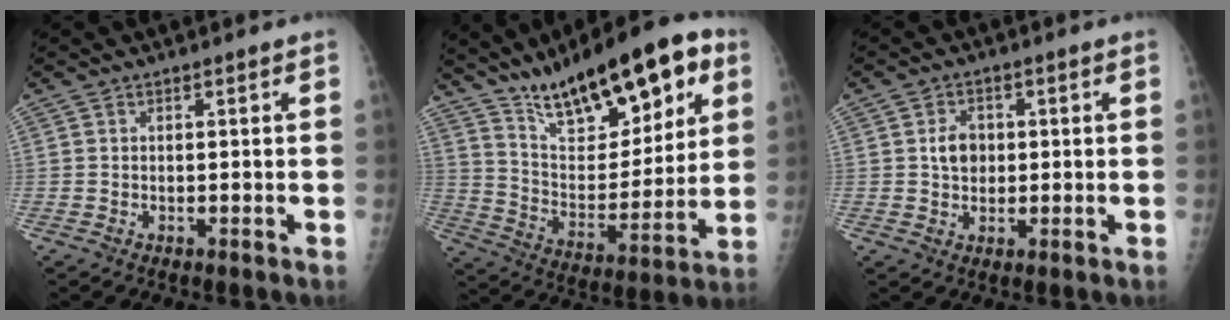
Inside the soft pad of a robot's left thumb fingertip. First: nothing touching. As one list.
[{"total": 23.9, "force": [14.1, 9.4, 16.9], "torque": [-0.215, -0.046, 0.238]}, {"total": 4.2, "force": [0.4, 3.4, 2.4], "torque": [-0.025, 0.001, 0.004]}]